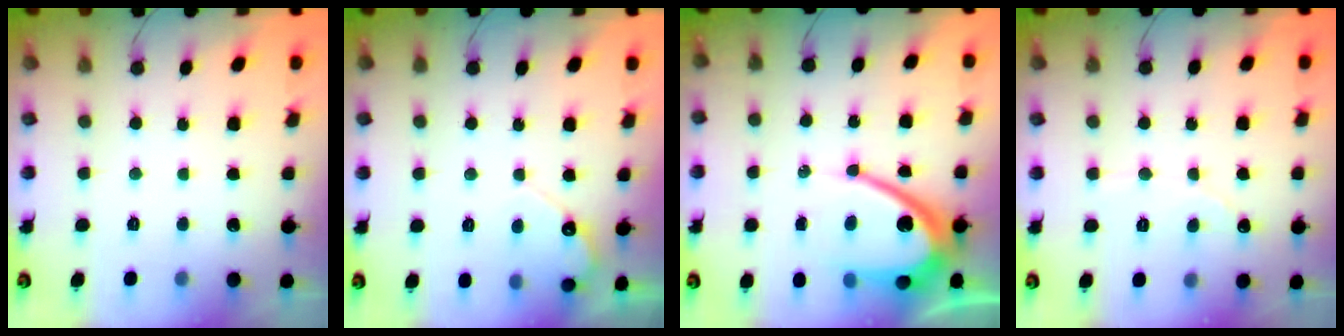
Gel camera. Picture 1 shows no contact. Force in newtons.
{"total": 4.7, "press": 4.7, "slide": 0.3}
{"total": 13.6, "press": 13.6, "slide": 0.9}
{"total": 1.7, "press": 1.7, "slide": 0.1}